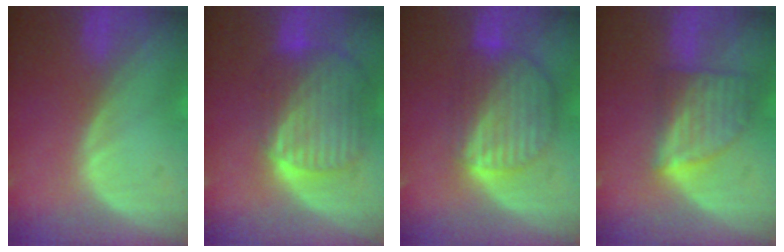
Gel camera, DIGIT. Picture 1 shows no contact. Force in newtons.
{"total": 10.3, "press": 8.7, "slide": 5.6}
{"total": 8.8, "press": 7.8, "slide": 4.2}
{"total": 7.0, "press": 6.6, "slide": 2.4}